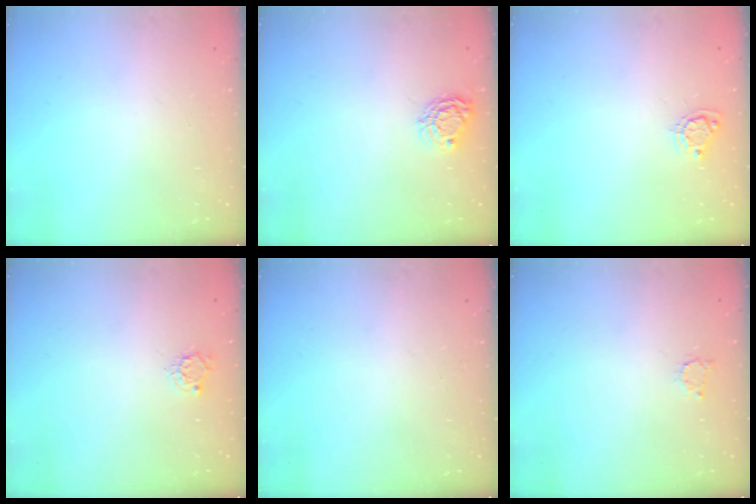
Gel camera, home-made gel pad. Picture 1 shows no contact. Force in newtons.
{"total": 7.1, "press": 7.1, "slide": 0.2}
{"total": 5.4, "press": 5.4, "slide": 0.4}
{"total": 4.9, "press": 4.9, "slide": 0.1}
{"total": 0.0}
{"total": 2.5, "press": 2.5, "slide": 0.4}